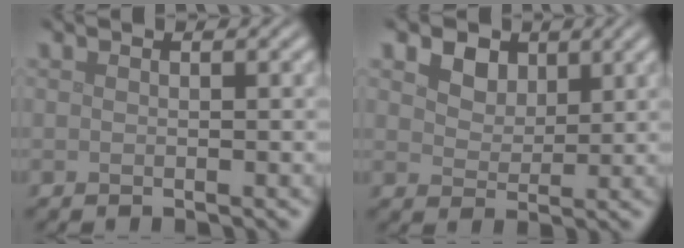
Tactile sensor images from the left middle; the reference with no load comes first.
{"total": 4.4, "force": [2.5, 2.9, 2.0], "torque": [-0.061, 0.001, 0.039]}